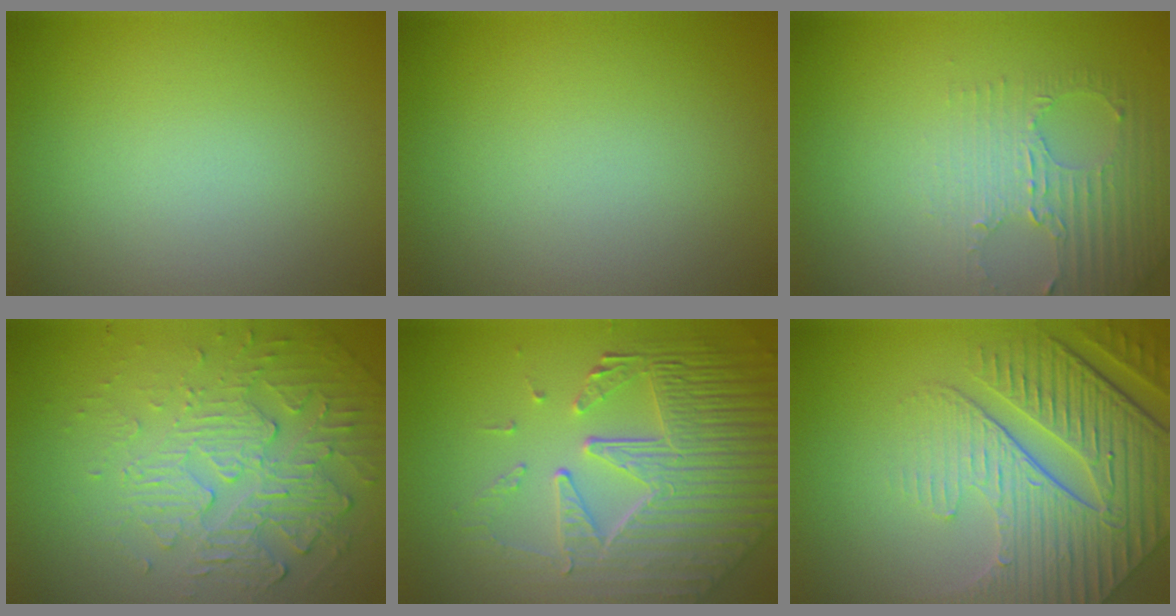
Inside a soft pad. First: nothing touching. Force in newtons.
{"total": 0.0}
{"total": 2.9, "press": 2.3, "slide": 1.8}
{"total": 6.0, "press": 3.6, "slide": 4.8}
{"total": 8.6, "press": 5.9, "slide": 6.3}
{"total": 8.9, "press": 6.2, "slide": 6.4}